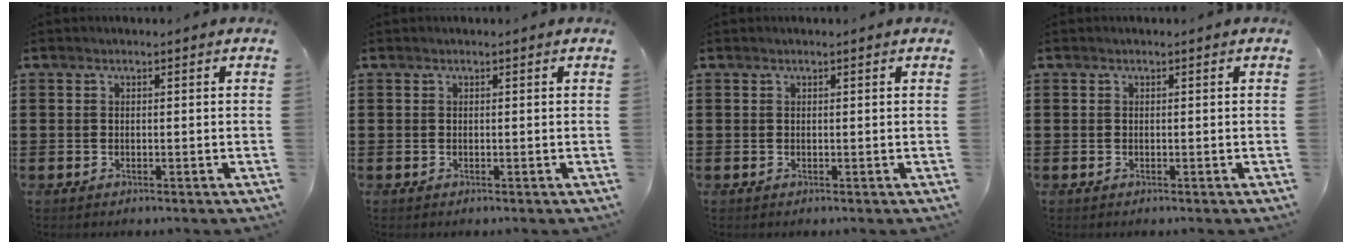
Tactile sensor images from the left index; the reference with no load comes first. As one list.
[{"total": 0.0}, {"total": 0.0}, {"total": 0.0}]